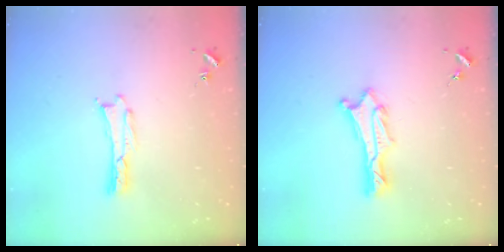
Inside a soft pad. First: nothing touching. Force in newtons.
{"total": 1.5, "press": 1.5, "slide": 0.1}